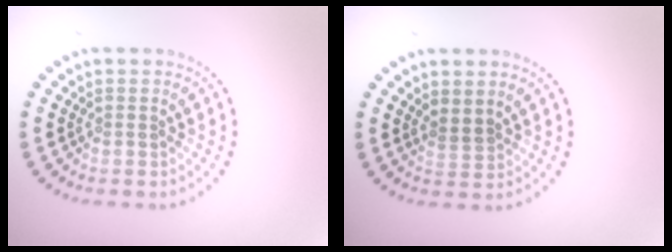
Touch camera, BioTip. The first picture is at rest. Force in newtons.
{"total": 1.1, "press": 0.8, "slide": 0.7}